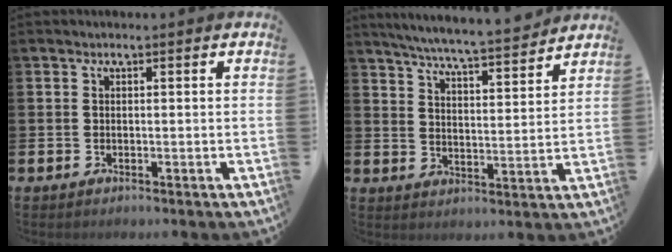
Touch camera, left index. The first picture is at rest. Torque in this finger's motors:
{"motor_torque": [0.10, -0.37, 0.71, 0.21]}